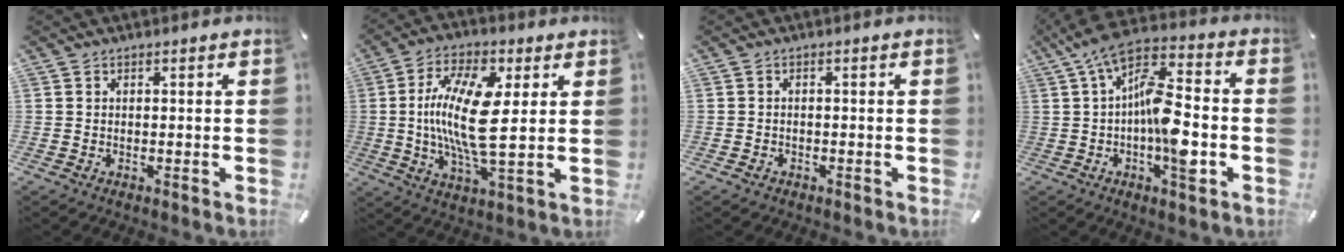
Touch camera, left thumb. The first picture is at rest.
{"total": 17.4, "force": [2.0, 6.2, 16.1], "torque": [-0.341, -0.011, 0.026]}
{"total": 1.0, "force": [-0.6, 0.8, 0.2], "torque": [-0.005, 0.003, -0.015]}
{"total": 16.4, "force": [-1.9, 6.6, 14.9], "torque": [-0.270, -0.002, -0.038]}